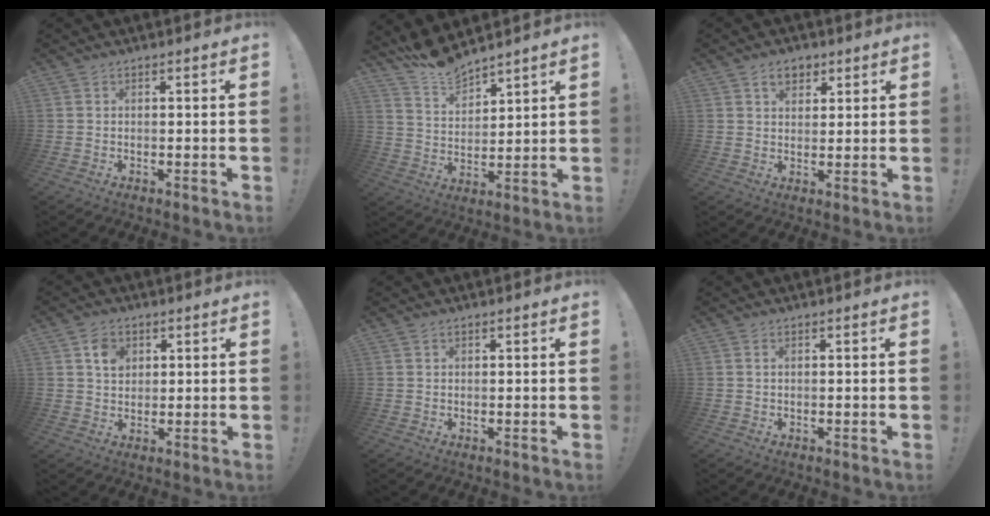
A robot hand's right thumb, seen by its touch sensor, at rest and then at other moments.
{"total": 8.7, "force": [8.4, 1.8, 1.5], "torque": [-0.042, -0.064, 0.161]}
{"total": 5.3, "force": [2.8, 3.7, 2.6], "torque": [-0.035, -0.002, 0.049]}
{"total": 5.7, "force": [2.6, 4.4, 2.7], "torque": [-0.037, -0.004, 0.046]}
{"total": 0.6, "force": [0.4, 0.4, 0.2], "torque": [-0.001, -0.002, 0.008]}
{"total": 0.5, "force": [0.2, 0.0, 0.5], "torque": [-0.015, 0.002, 0.004]}